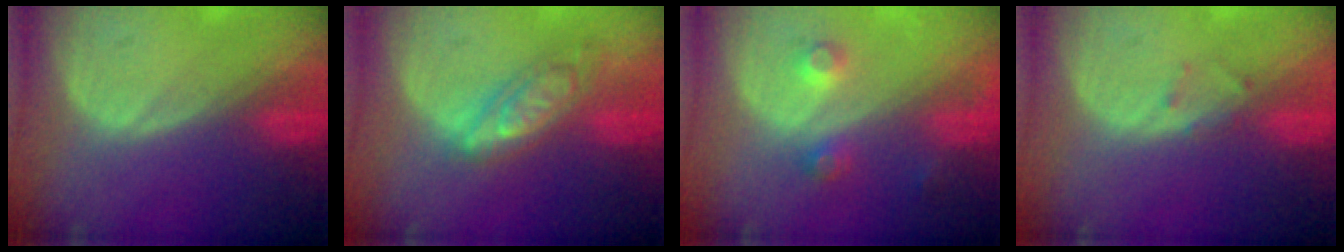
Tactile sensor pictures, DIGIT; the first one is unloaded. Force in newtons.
{"total": 6.4, "press": 6.4, "slide": 0.5}
{"total": 3.9, "press": 3.6, "slide": 1.5}
{"total": 1.1, "press": 1.0, "slide": 0.2}